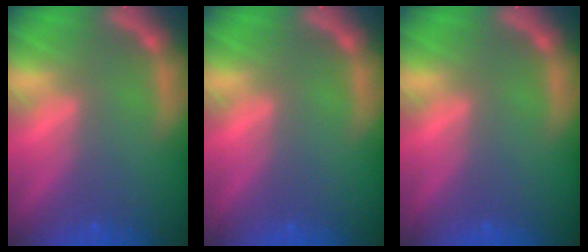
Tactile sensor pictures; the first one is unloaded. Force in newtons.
{"total": 0.0}
{"total": 0.0}